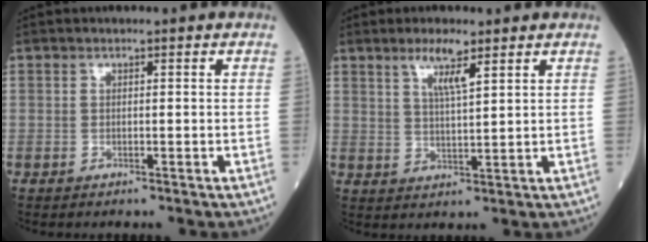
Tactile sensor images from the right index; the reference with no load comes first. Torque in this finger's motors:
{"motor_torque": [0.76, 0.57, 0.26, 0.09]}